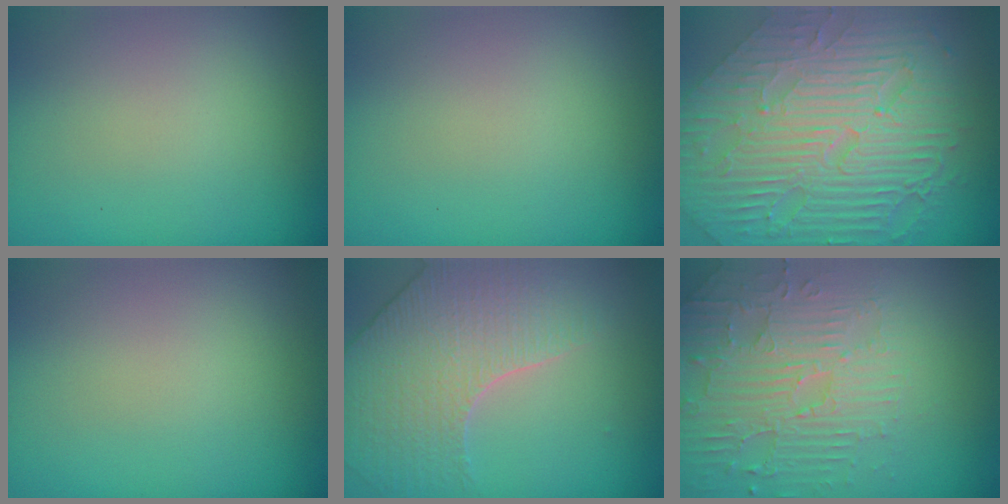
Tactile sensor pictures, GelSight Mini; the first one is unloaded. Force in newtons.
{"total": 0.0}
{"total": 11.4, "press": 7.5, "slide": 8.6}
{"total": 0.0}
{"total": 4.0, "press": 4.0, "slide": 0.3}
{"total": 4.7, "press": 3.9, "slide": 2.6}